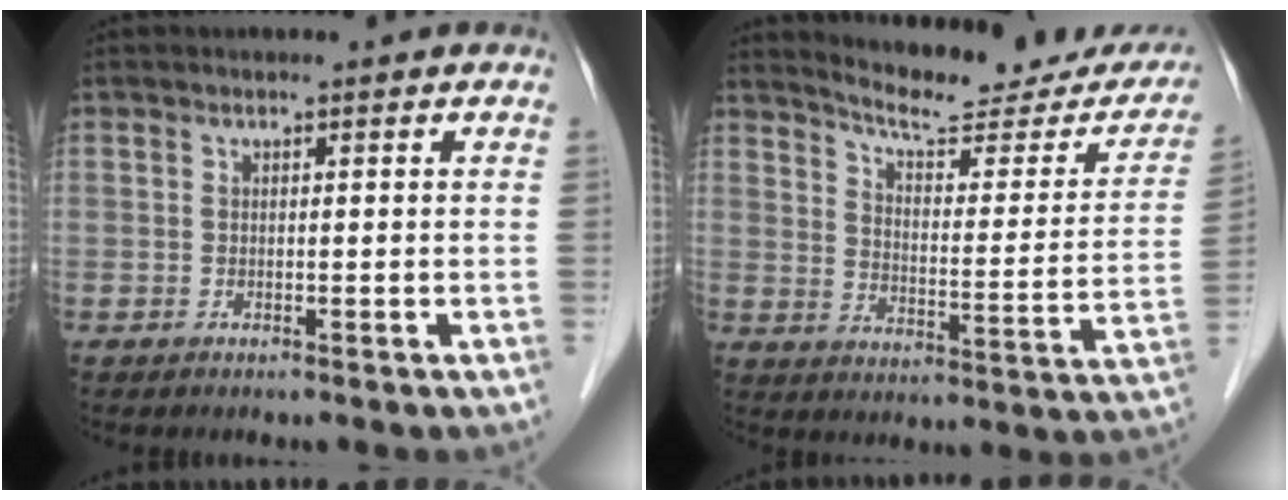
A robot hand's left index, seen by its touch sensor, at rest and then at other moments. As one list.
[{"total": 19.8, "force": [18.3, 3.8, 6.6], "torque": [-0.081, -0.050, 0.227]}]